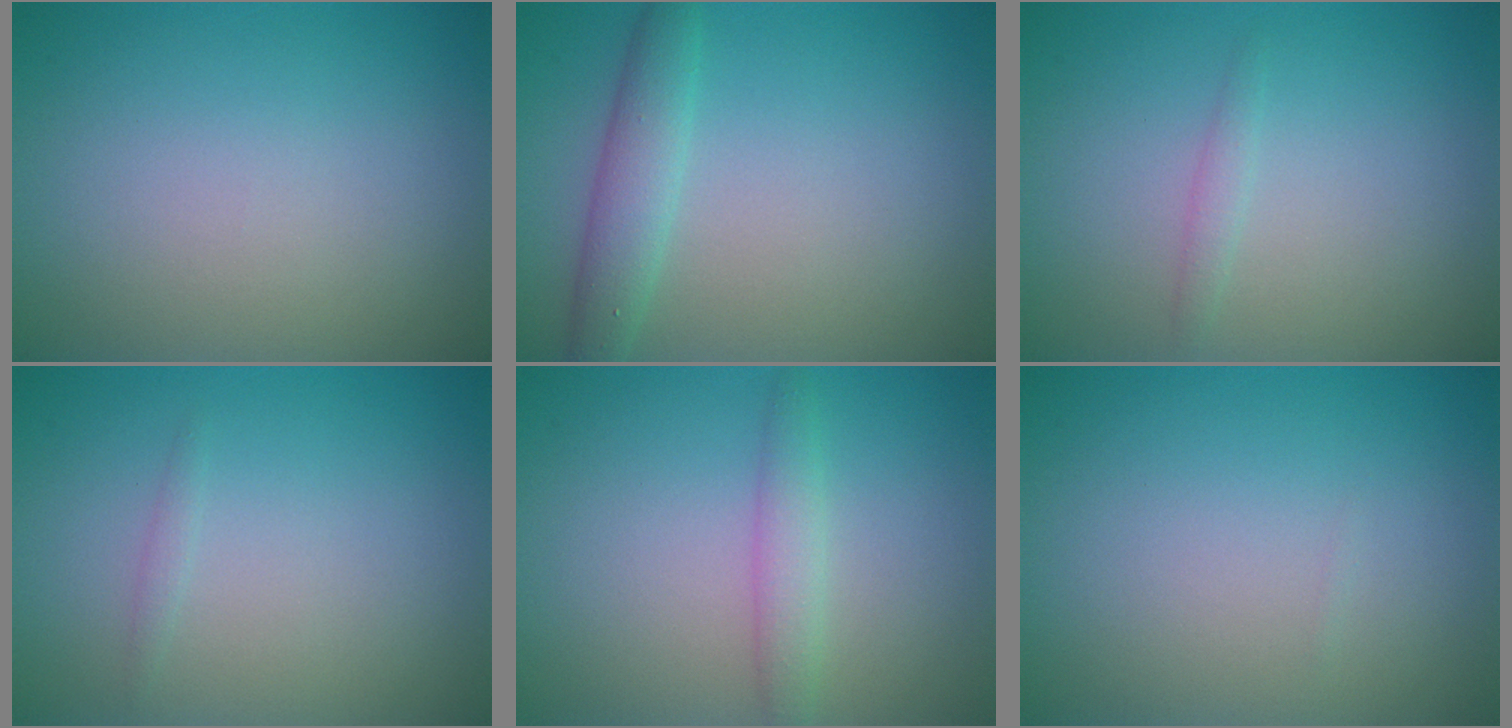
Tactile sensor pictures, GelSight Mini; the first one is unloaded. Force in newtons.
{"total": 2.9, "press": 2.9, "slide": 0.2}
{"total": 0.9, "press": 0.9, "slide": 0.0}
{"total": 0.6, "press": 0.5, "slide": 0.0}
{"total": 1.9, "press": 1.9, "slide": 0.1}
{"total": 0.0}